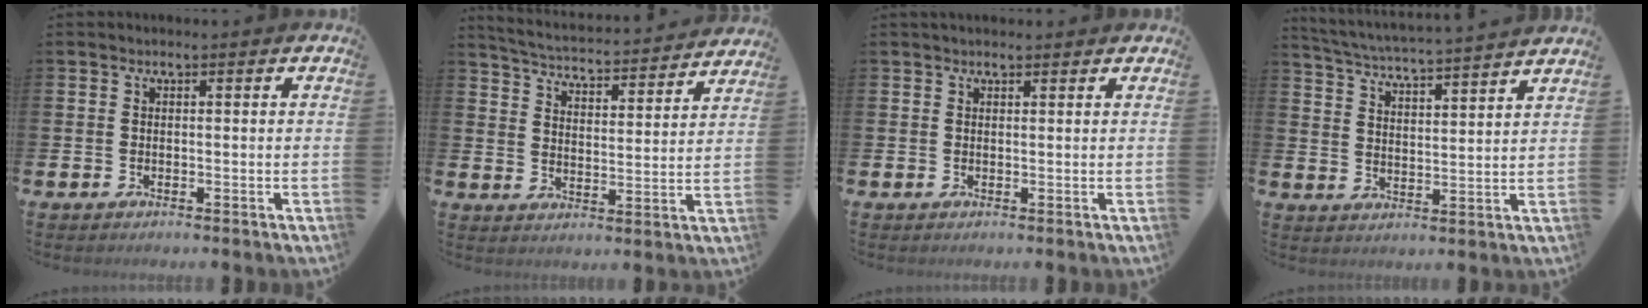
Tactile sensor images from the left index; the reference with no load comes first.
{"total": 4.6, "force": [4.6, 0.5, 0.6], "torque": [-0.038, -0.041, 0.074]}
{"total": 1.0, "force": [0.9, 0.4, 0.2], "torque": [0.004, 0.001, 0.015]}
{"total": 5.0, "force": [4.9, -0.5, 0.8], "torque": [-0.040, -0.041, 0.082]}